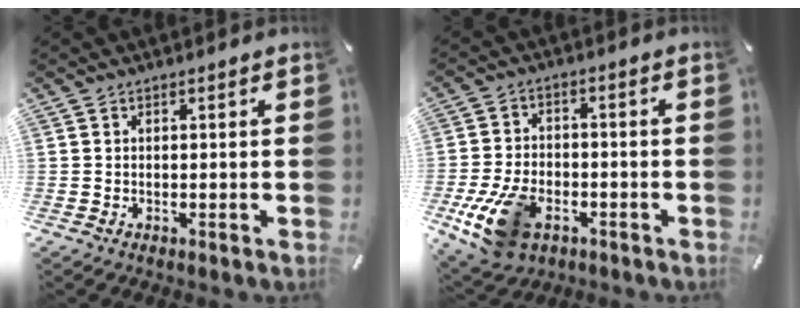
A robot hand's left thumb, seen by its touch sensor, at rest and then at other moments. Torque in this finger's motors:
{"motor_torque": [0.47, 2.47, 0.74, 0.50, 0.28]}